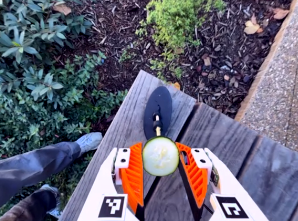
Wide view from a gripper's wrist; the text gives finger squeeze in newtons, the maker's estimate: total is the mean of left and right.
{"total": 6.1, "left": 5.9, "right": 6.4}